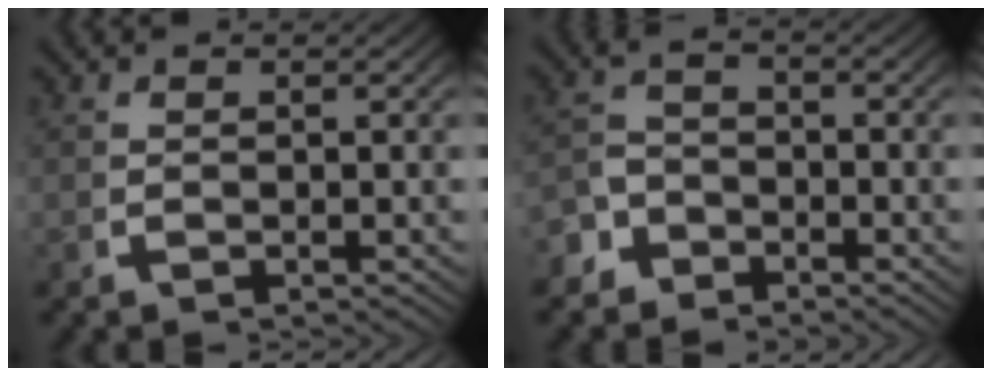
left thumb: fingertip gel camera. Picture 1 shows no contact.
{"total": 3.3, "force": [-2.5, 2.1, 0.8], "torque": [-0.019, -0.014, -0.044]}